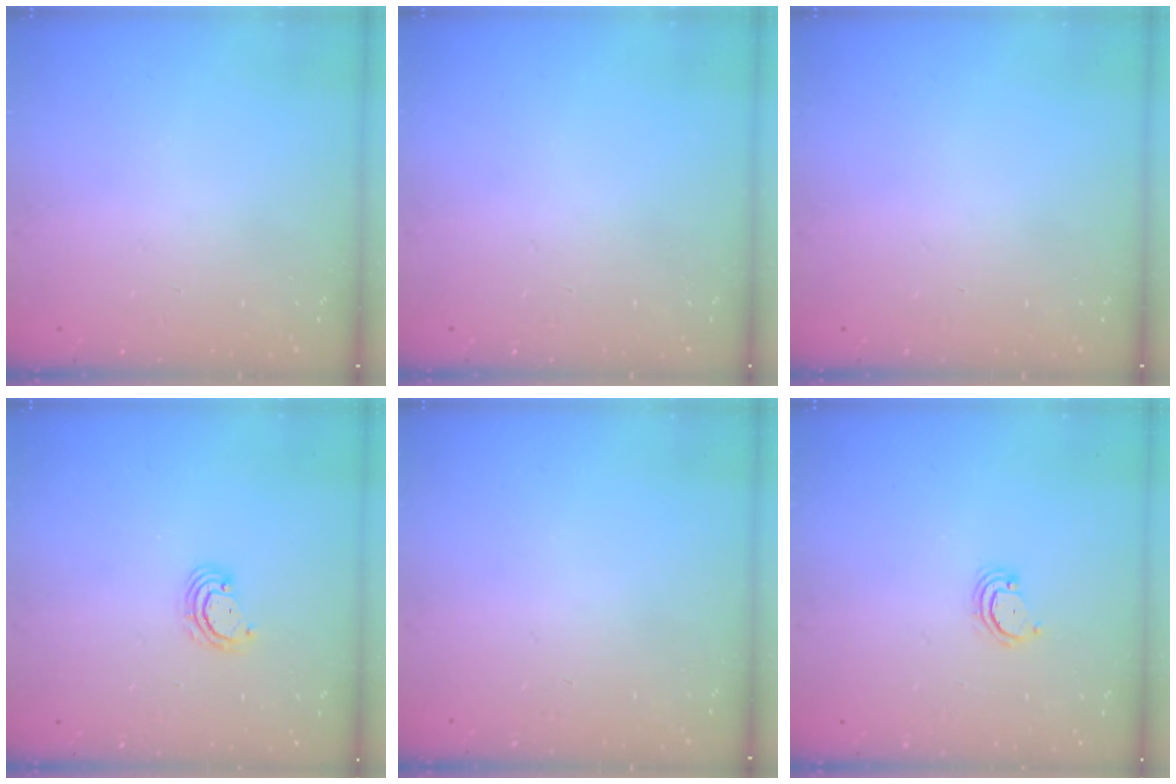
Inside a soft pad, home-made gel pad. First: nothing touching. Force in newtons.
{"total": 0.0}
{"total": 0.0}
{"total": 4.1, "press": 4.1, "slide": 0.4}
{"total": 0.0}
{"total": 3.1, "press": 3.1, "slide": 0.5}